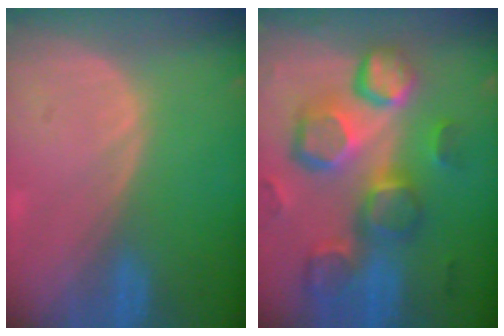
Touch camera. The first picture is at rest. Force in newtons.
{"total": 13.0, "press": 11.4, "slide": 6.3}